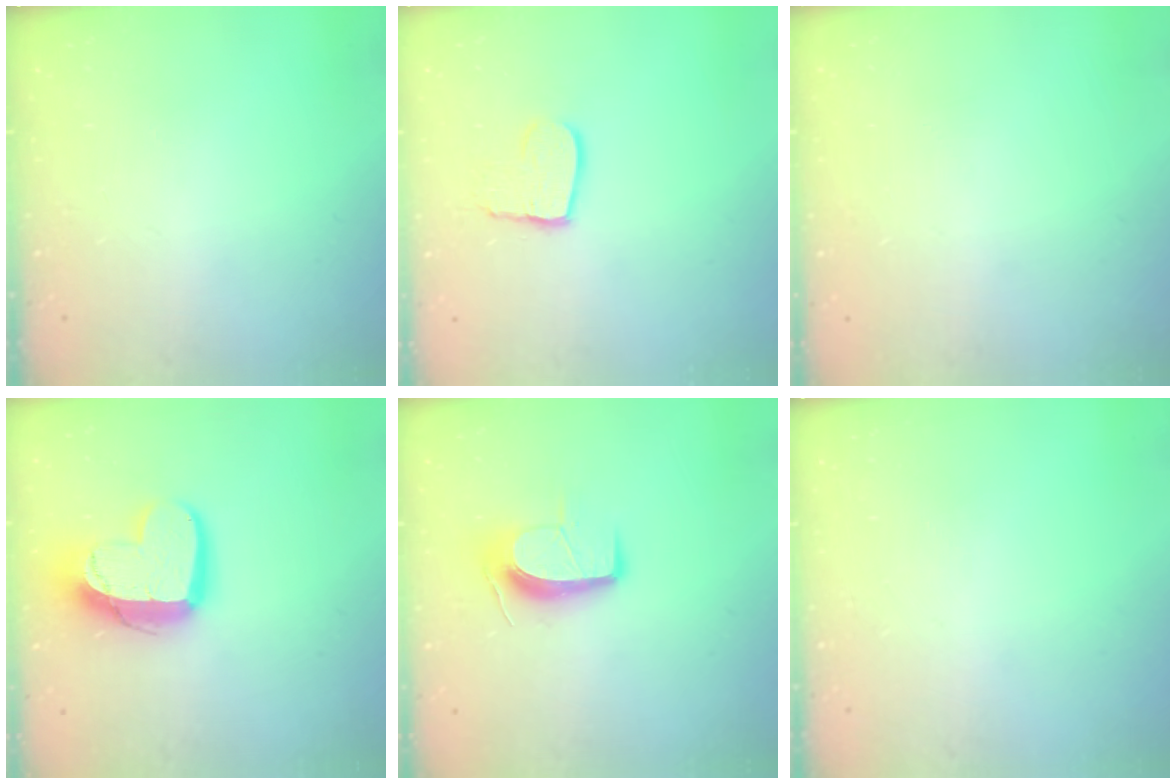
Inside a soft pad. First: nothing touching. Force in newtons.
{"total": 9.5, "press": 9.5, "slide": 0.7}
{"total": 0.0}
{"total": 14.7, "press": 14.6, "slide": 1.2}
{"total": 10.2, "press": 10.2, "slide": 0.8}
{"total": 0.0}